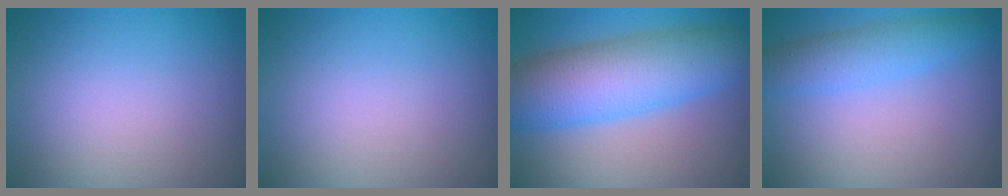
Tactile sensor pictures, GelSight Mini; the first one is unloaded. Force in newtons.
{"total": 0.0}
{"total": 8.9, "press": 8.9, "slide": 0.2}
{"total": 3.3, "press": 3.3, "slide": 0.1}